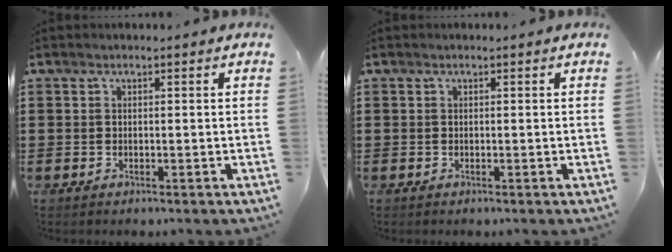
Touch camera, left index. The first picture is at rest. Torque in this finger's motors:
{"motor_torque": [0.00, 0.00, 0.00, 0.00]}